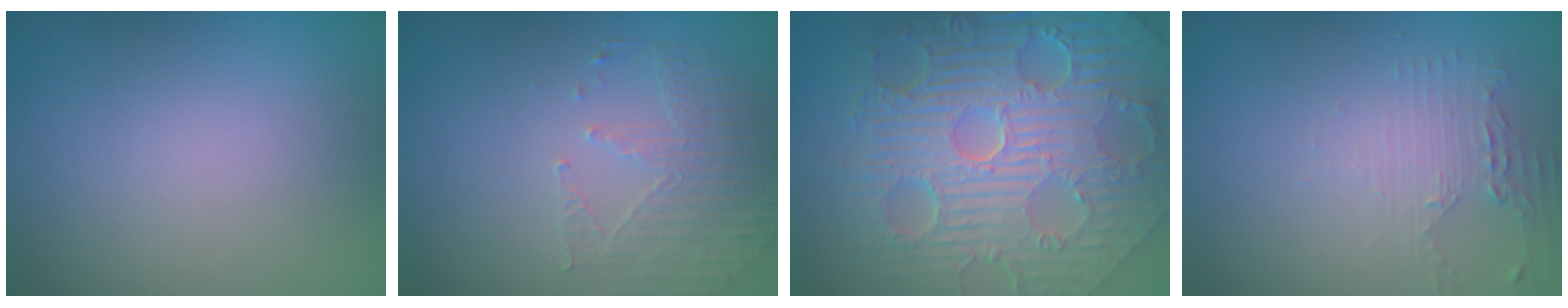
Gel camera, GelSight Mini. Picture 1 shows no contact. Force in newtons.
{"total": 1.9, "press": 1.5, "slide": 1.2}
{"total": 11.8, "press": 7.7, "slide": 8.9}
{"total": 2.2, "press": 1.7, "slide": 1.4}